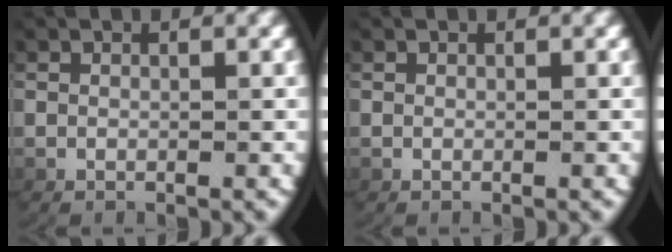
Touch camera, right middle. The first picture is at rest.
{"total": 0.0}